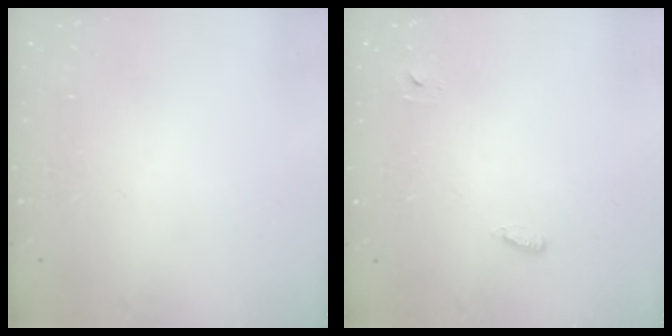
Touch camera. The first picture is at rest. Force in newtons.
{"total": 3.2, "press": 2.9, "slide": 1.4}